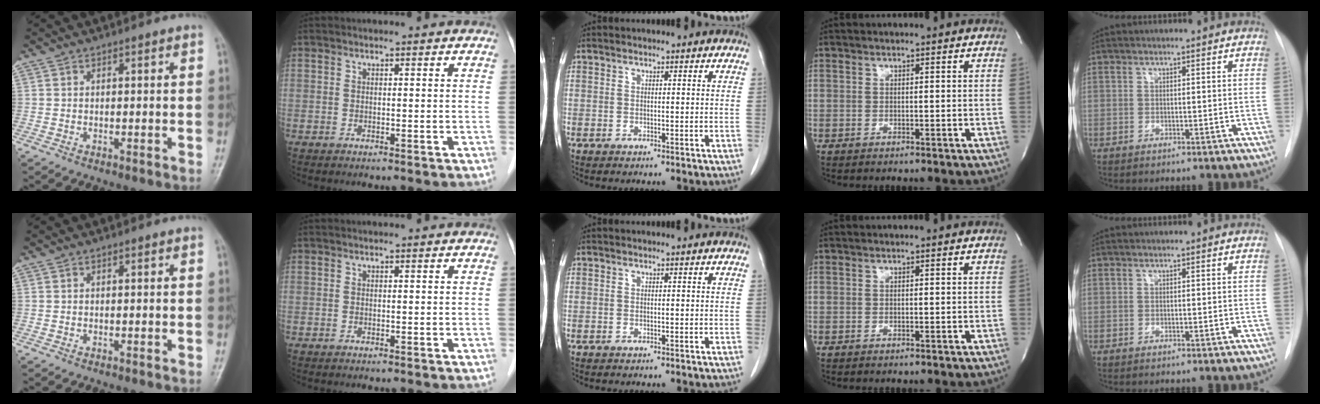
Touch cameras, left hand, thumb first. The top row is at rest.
{}